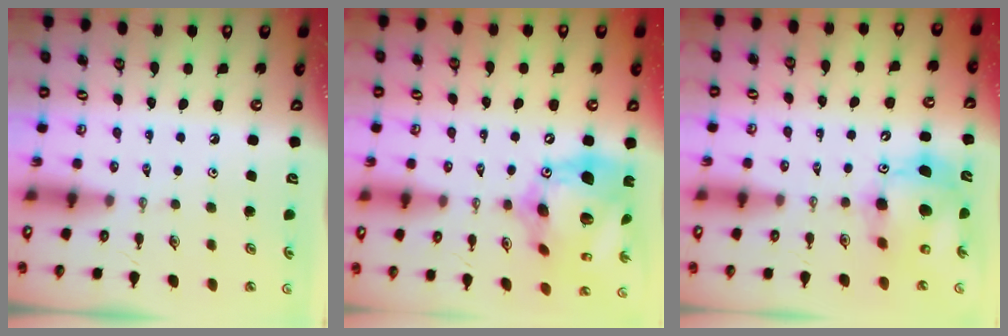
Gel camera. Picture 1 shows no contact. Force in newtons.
{"total": 22.7, "press": 22.5, "slide": 2.6}
{"total": 12.7, "press": 12.4, "slide": 2.3}